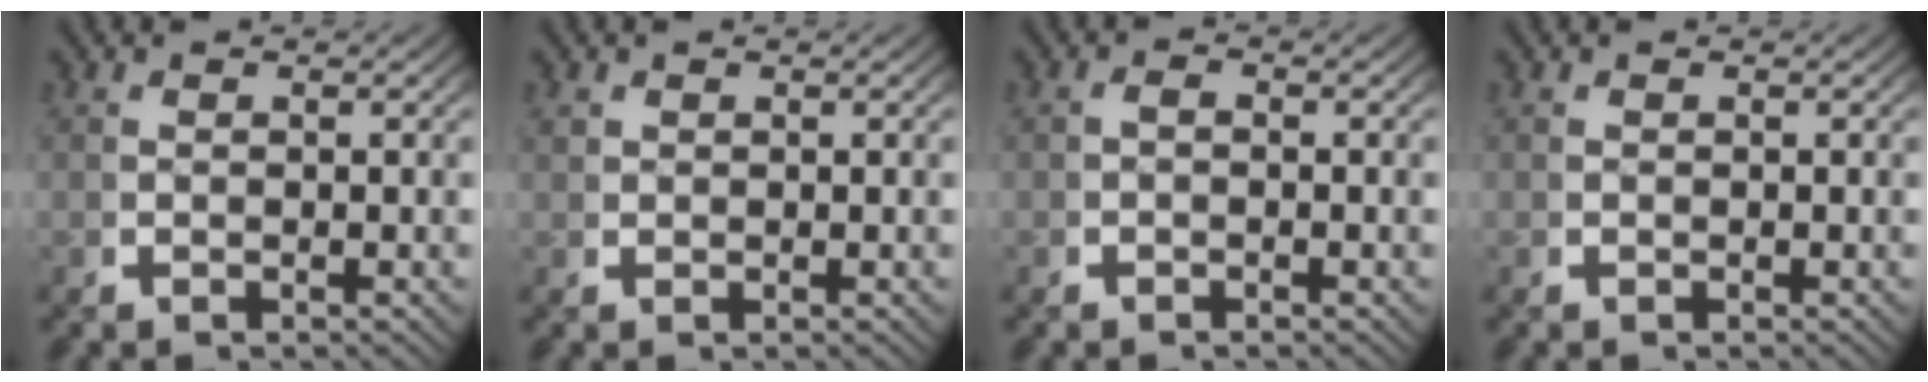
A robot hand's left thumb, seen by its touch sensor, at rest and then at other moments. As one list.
[{"total": 0.8, "force": [0.7, 0.4, 0.1], "torque": [-0.005, -0.004, 0.018]}, {"total": 0.7, "force": [-0.4, 0.3, 0.5], "torque": [-0.010, 0.000, -0.008]}, {"total": 0.0}]